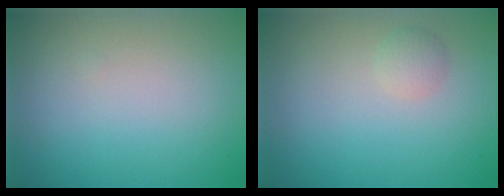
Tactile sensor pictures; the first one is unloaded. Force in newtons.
{"total": 1.2, "press": 1.2, "slide": 0.0}